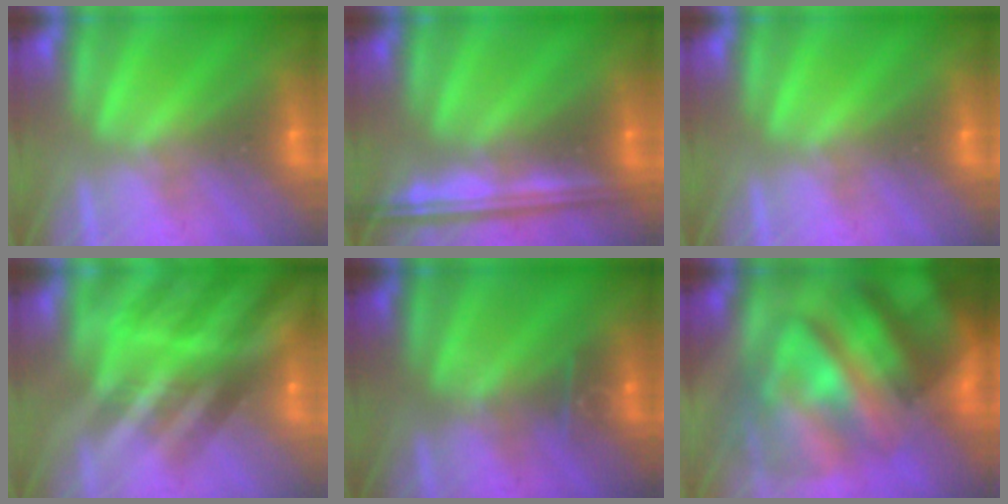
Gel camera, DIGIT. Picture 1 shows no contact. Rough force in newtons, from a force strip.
{"total": 7.7}
{"total": 0.0}
{"total": 7.8}
{"total": 2.8}
{"total": 9.4}